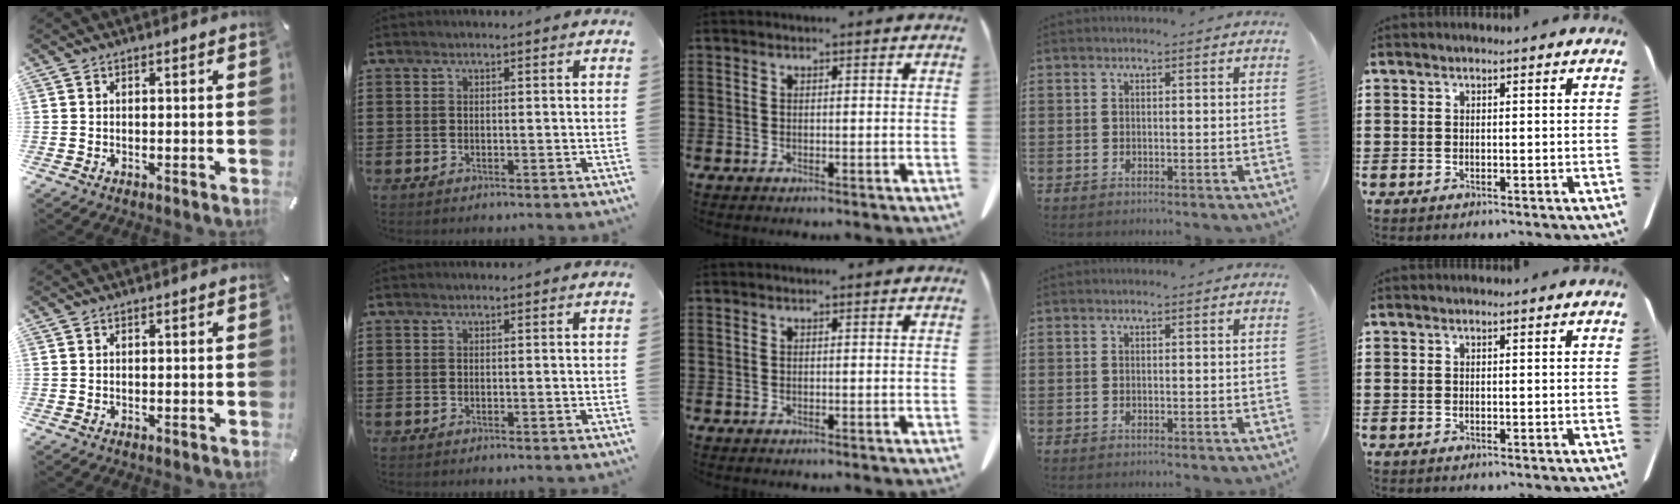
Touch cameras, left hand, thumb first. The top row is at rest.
{}